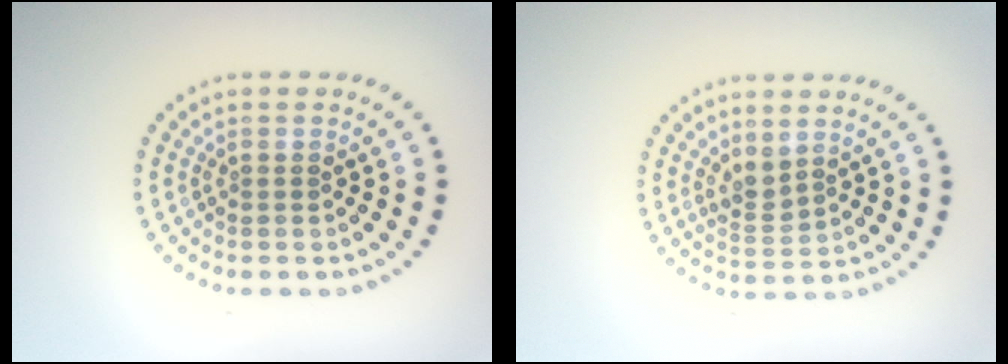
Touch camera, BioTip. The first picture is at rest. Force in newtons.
{"total": 1.7, "press": 1.4, "slide": 0.9}